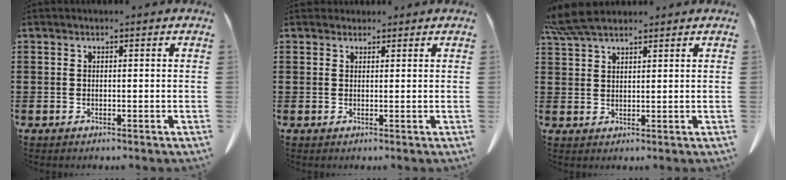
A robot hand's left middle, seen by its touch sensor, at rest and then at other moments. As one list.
[{"total": 1.4, "force": [1.2, 0.6, 0.1], "torque": [-0.006, 0.000, 0.026]}, {"total": 5.6, "force": [4.6, 1.1, 2.9], "torque": [-0.076, -0.009, 0.086]}]